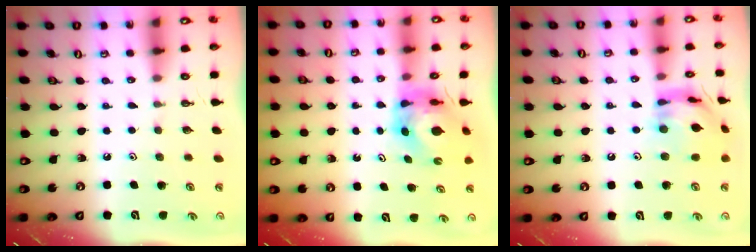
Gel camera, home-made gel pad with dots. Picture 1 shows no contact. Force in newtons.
{"total": 6.5, "press": 6.4, "slide": 0.5}
{"total": 14.1, "press": 14.0, "slide": 1.4}